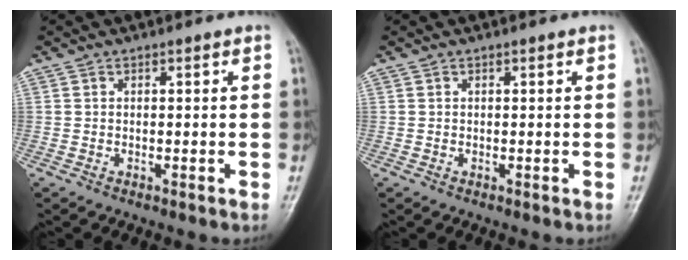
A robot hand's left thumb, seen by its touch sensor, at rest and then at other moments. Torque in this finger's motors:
{"motor_torque": [-0.20, 0.11, 0.06, -0.04, 0.00]}